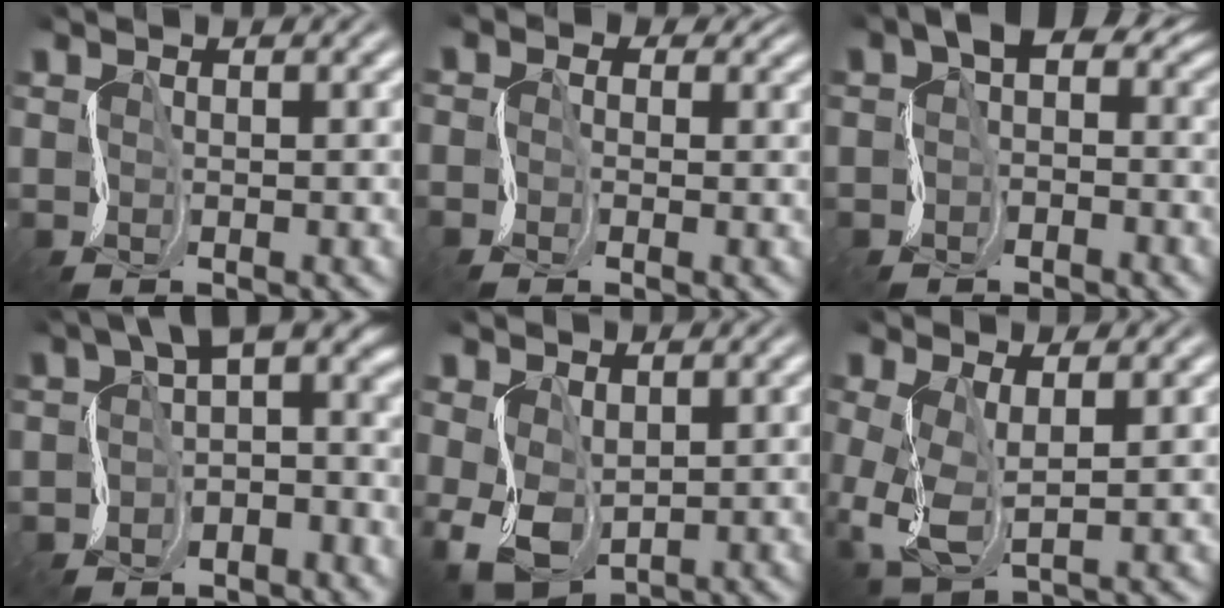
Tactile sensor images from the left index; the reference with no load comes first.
{"total": 1.6, "force": [-0.8, 1.3, 0.0], "torque": [0.003, 0.008, -0.028]}
{"total": 2.3, "force": [-0.4, 1.8, 1.4], "torque": [-0.017, 0.011, -0.013]}
{"total": 6.0, "force": [-0.8, 3.4, 4.9], "torque": [-0.060, 0.007, -0.014]}
{"total": 3.3, "force": [-0.5, 2.5, 2.2], "torque": [-0.073, -0.009, 0.001]}
{"total": 3.2, "force": [-1.0, 1.3, 2.7], "torque": [-0.086, -0.005, -0.010]}